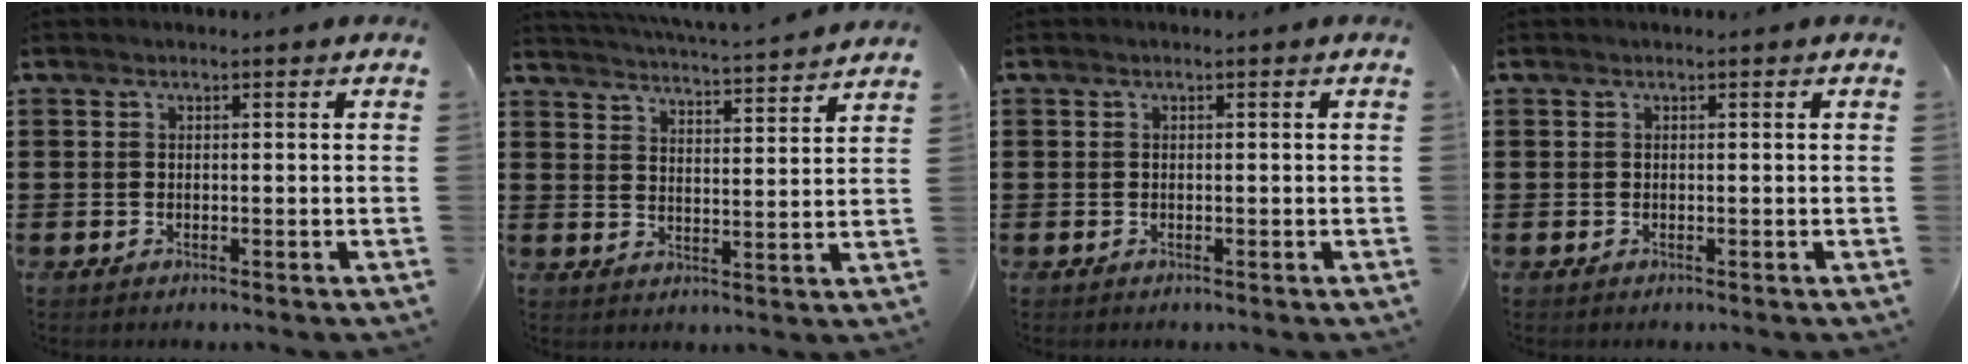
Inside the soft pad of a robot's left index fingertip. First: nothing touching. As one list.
[{"total": 4.5, "force": [4.3, -0.7, 0.9], "torque": [-0.030, -0.040, 0.070]}, {"total": 0.0}, {"total": 0.0}]